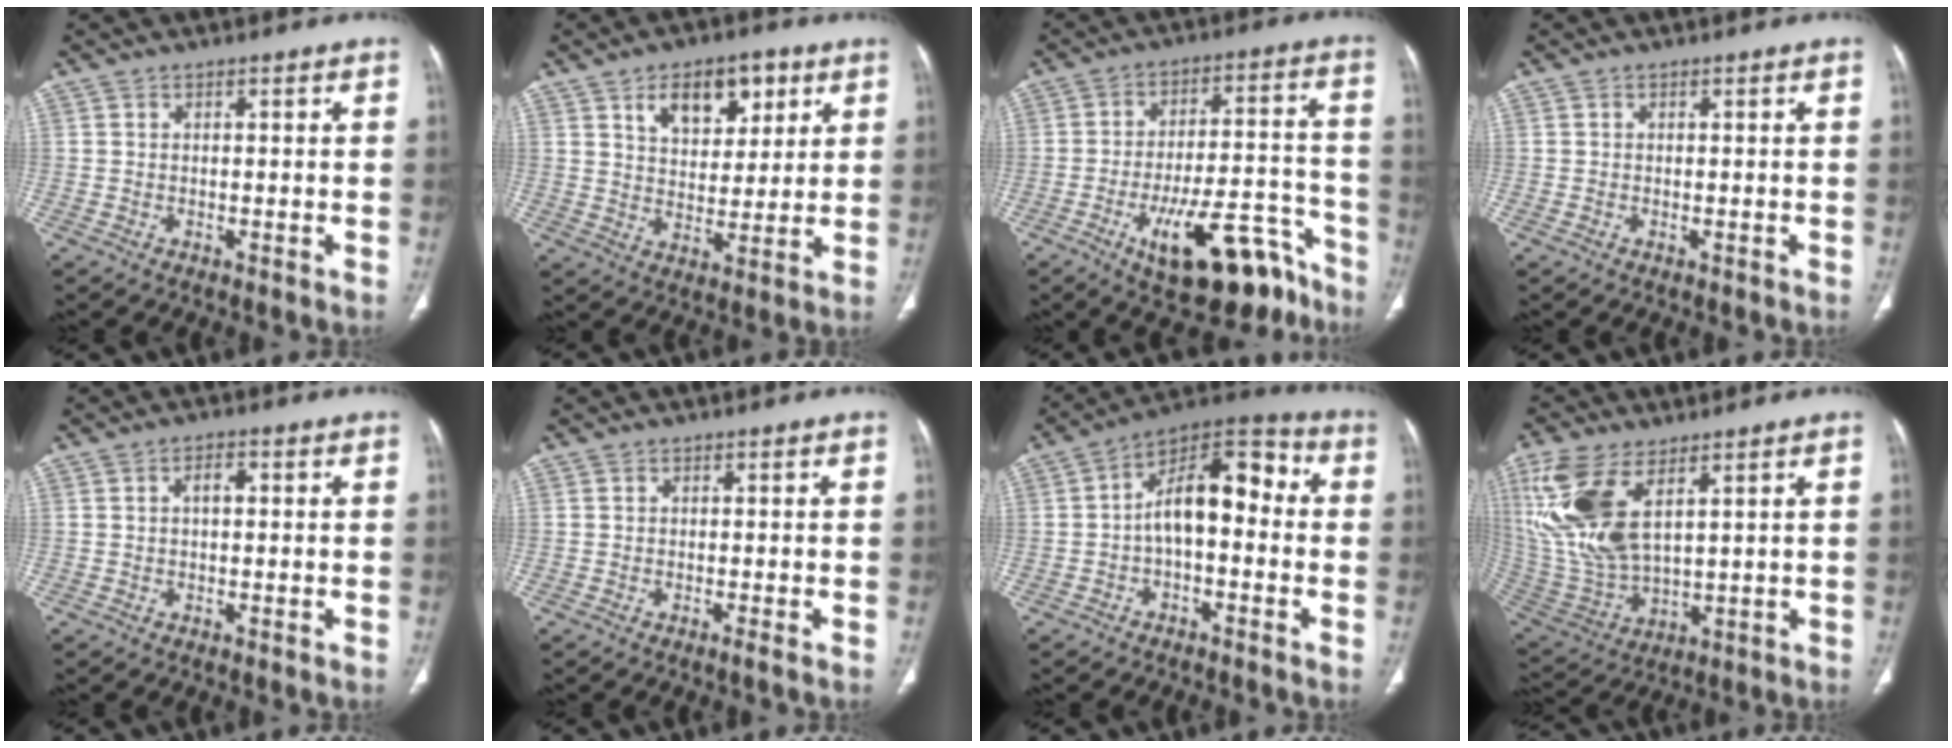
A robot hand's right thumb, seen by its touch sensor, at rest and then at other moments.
{"total": 11.3, "force": [5.5, 6.6, 7.3], "torque": [-0.073, -0.024, 0.090]}
{"total": 18.9, "force": [-11.4, 7.1, 13.3], "torque": [-0.154, 0.085, -0.167]}
{"total": 0.5, "force": [-0.2, 0.4, 0.2], "torque": [-0.007, 0.007, 0.002]}
{"total": 2.2, "force": [0.4, 1.2, 1.8], "torque": [-0.027, 0.010, 0.006]}
{"total": 0.6, "force": [-0.4, -0.2, 0.4], "torque": [-0.007, -0.001, -0.008]}
{"total": 13.1, "force": [-0.4, 7.0, 11.0], "torque": [-0.145, 0.050, -0.021]}
{"total": 16.6, "force": [6.8, 7.8, 13.0], "torque": [-0.287, -0.021, 0.150]}